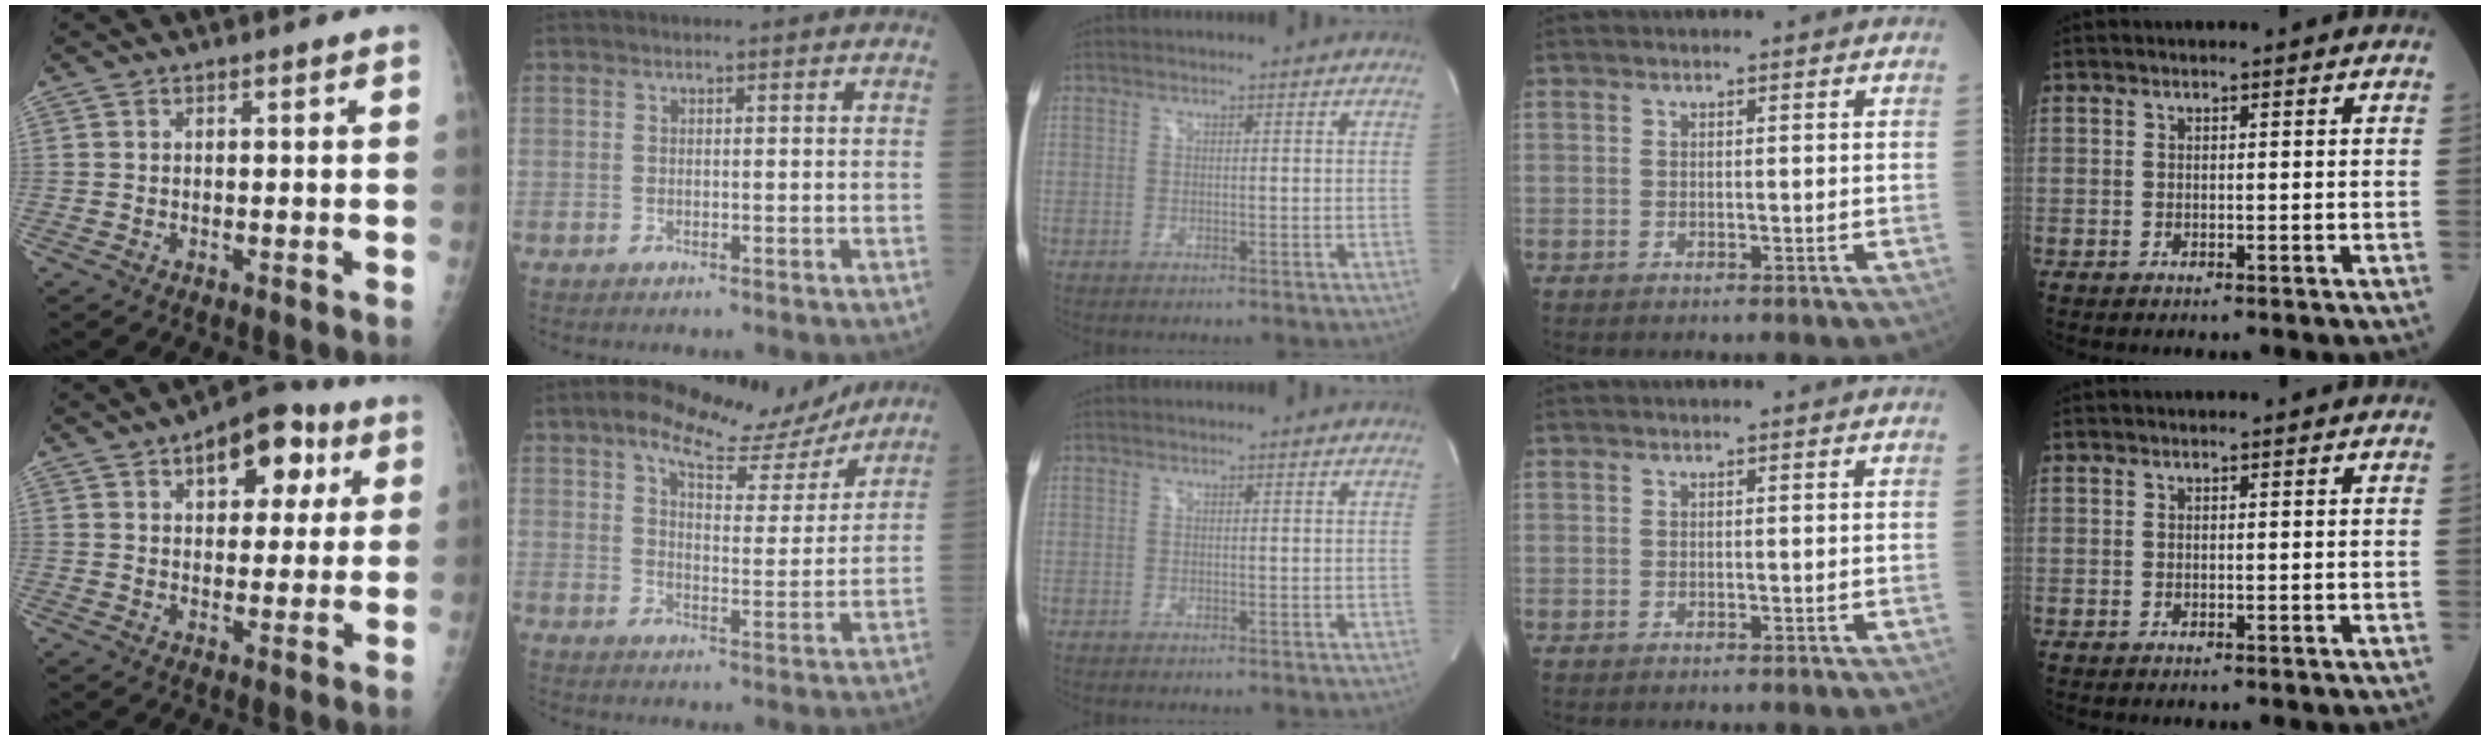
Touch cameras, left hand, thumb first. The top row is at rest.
{"thumb": {"total": 12.2, "force": [5.3, 6.9, 8.5], "torque": [-0.070, 0.001, 0.068]}, "index": {"total": 13.1, "force": [10.6, 4.2, 6.5], "torque": [-0.100, 0.011, 0.148]}}